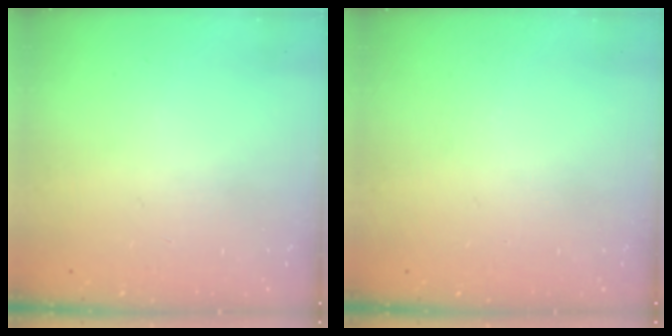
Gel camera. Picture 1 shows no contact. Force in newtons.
{"total": 0.0}